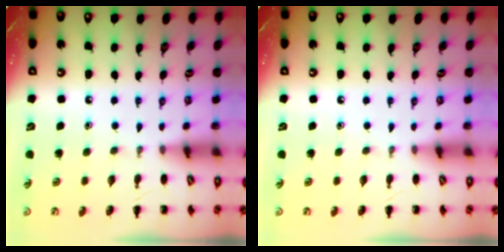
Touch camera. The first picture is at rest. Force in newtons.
{"total": 0.0}